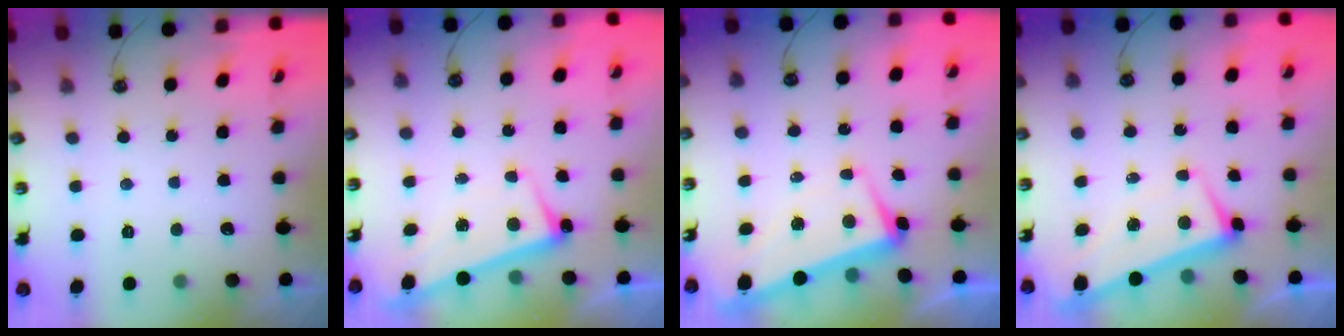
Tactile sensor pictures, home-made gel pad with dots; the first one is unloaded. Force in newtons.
{"total": 2.6, "press": 2.5, "slide": 0.7}
{"total": 2.1, "press": 0.6, "slide": 2.0}
{"total": 1.3, "press": 0.5, "slide": 1.2}